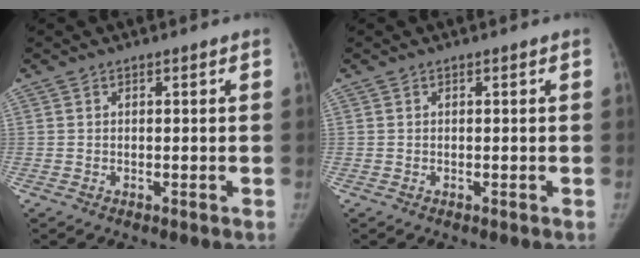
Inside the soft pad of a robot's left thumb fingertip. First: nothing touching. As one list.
[{"total": 0.0}]